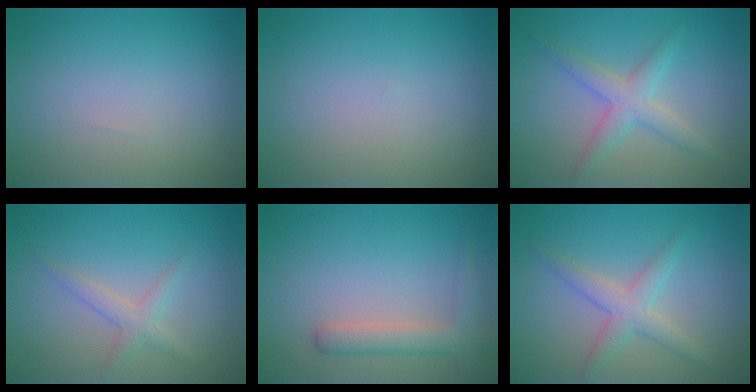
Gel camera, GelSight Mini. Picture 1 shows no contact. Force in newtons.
{"total": 0.0}
{"total": 3.0, "press": 3.0, "slide": 0.1}
{"total": 1.8, "press": 1.8, "slide": 0.1}
{"total": 2.8, "press": 2.8, "slide": 0.2}
{"total": 2.8, "press": 2.8, "slide": 0.0}